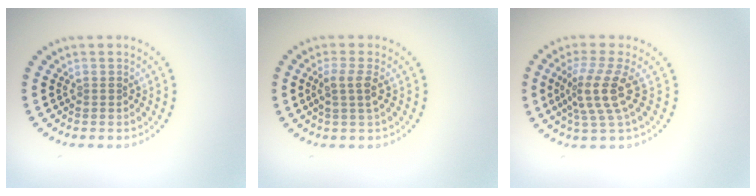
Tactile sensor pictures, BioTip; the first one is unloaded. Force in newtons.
{"total": 2.0, "press": 1.7, "slide": 1.0}
{"total": 3.9, "press": 3.0, "slide": 2.5}